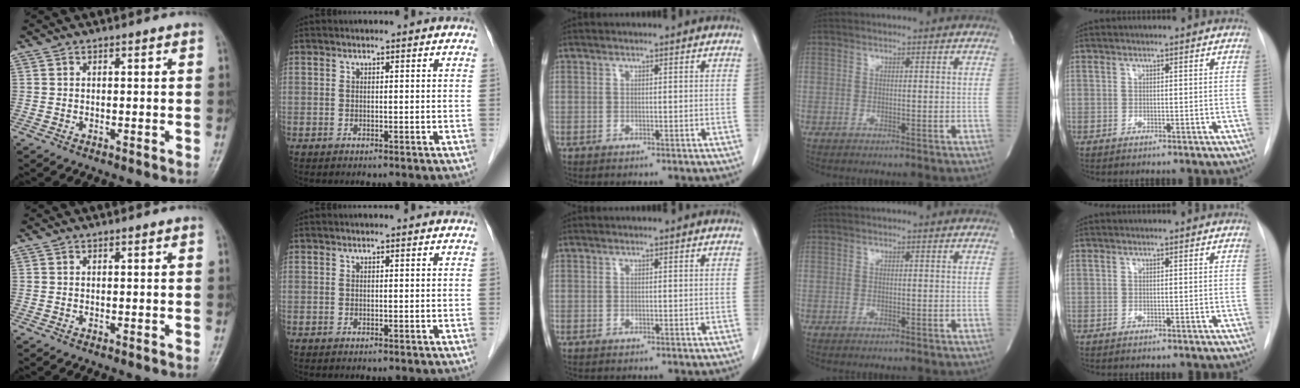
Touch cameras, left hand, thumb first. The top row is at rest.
{}